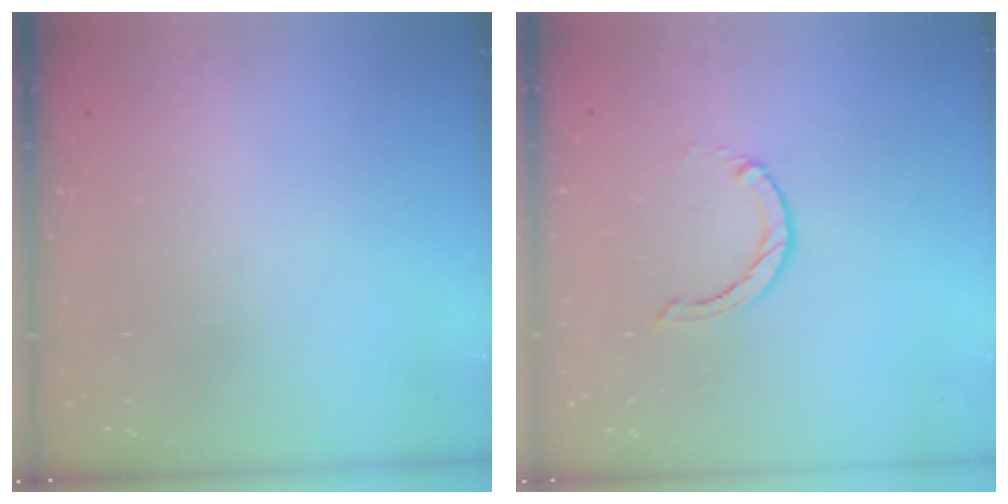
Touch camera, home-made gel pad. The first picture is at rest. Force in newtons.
{"total": 0.6, "press": 0.6, "slide": 0.2}